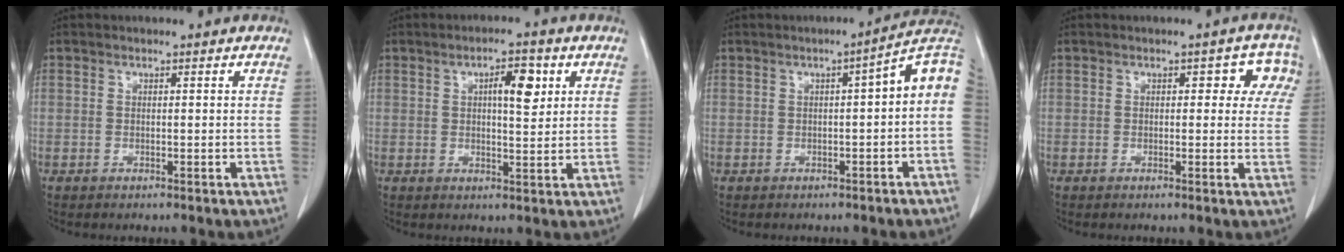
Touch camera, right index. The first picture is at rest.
{"total": 5.4, "force": [1.8, 1.6, 4.8], "torque": [-0.077, 0.003, 0.028]}
{"total": 7.4, "force": [-0.1, 1.2, 7.3], "torque": [-0.089, 0.026, -0.008]}
{"total": 4.8, "force": [1.6, 2.8, 3.5], "torque": [-0.017, 0.022, 0.011]}